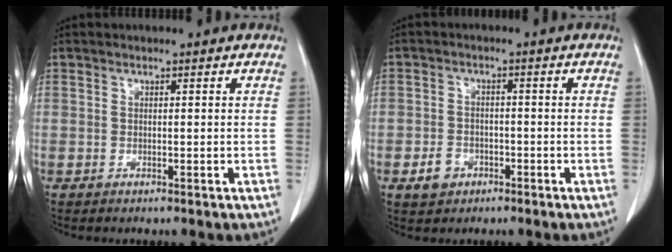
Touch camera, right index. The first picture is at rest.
{"total": 3.6, "force": [-1.9, 2.8, 1.4], "torque": [-0.024, 0.005, -0.025]}